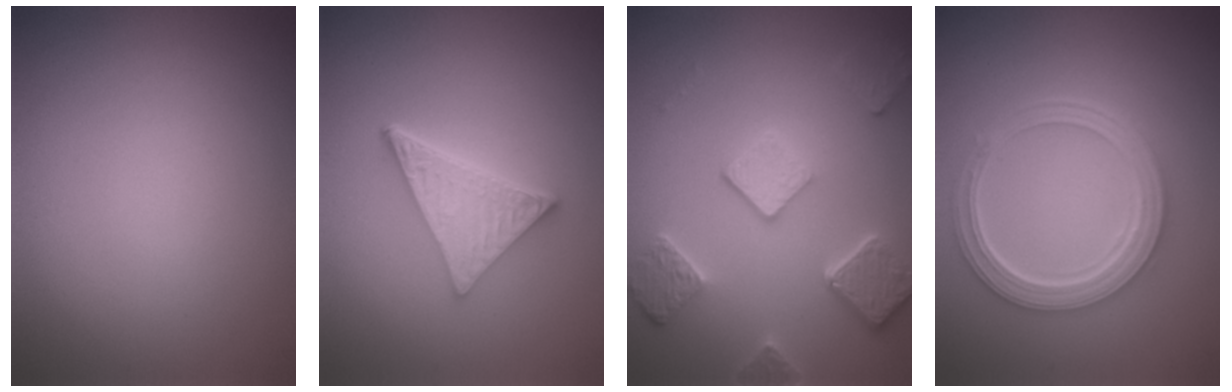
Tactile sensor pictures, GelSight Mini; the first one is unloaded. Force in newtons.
{"total": 5.1, "press": 3.8, "slide": 3.5}
{"total": 5.3, "press": 4.1, "slide": 3.4}
{"total": 5.3, "press": 4.1, "slide": 3.4}